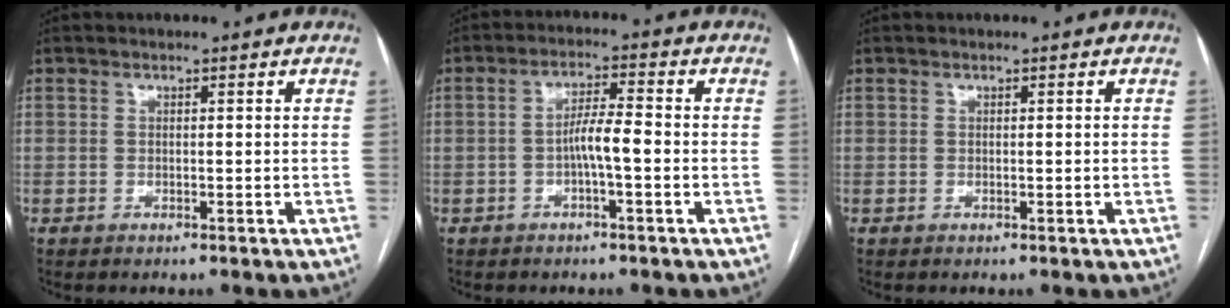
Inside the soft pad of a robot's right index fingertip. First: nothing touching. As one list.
[{"total": 4.4, "force": [-1.2, 0.3, 4.2], "torque": [-0.076, 0.010, -0.022]}, {"total": 0.0}]